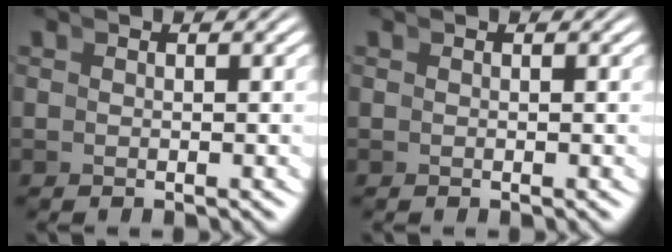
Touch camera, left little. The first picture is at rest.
{"total": 0.0}